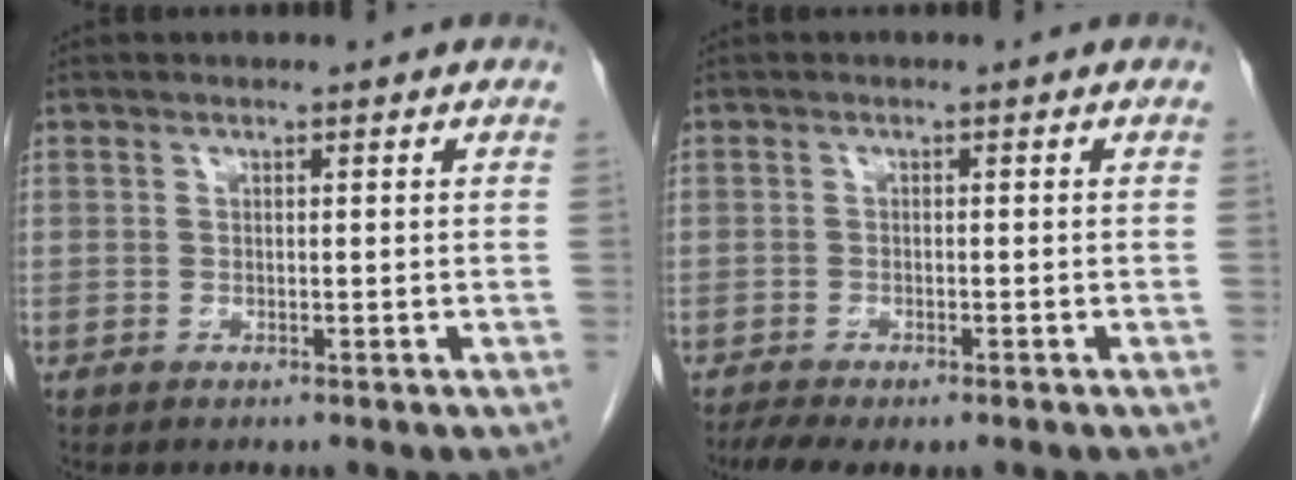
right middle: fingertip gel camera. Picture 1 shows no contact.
{"total": 4.8, "force": [-3.6, 1.3, 2.9], "torque": [-0.051, -0.012, -0.054]}